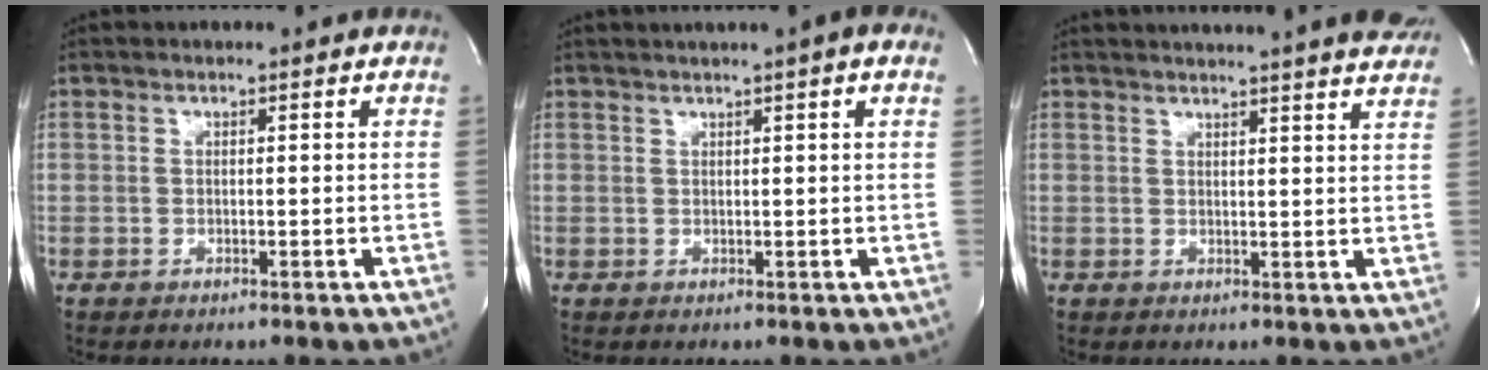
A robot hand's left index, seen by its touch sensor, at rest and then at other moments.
{"total": 4.3, "force": [2.7, -0.2, 3.4], "torque": [-0.054, 0.018, 0.037]}
{"total": 19.1, "force": [17.8, 0.6, 6.9], "torque": [-0.104, -0.023, 0.207]}